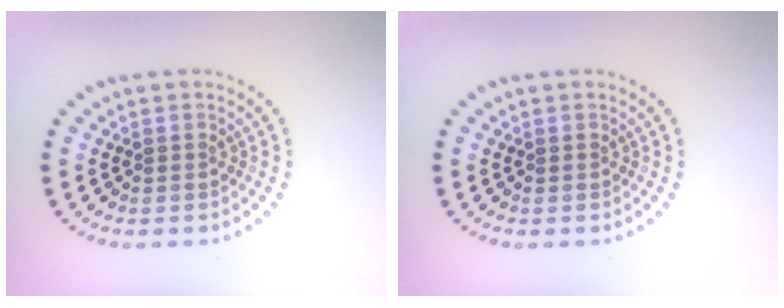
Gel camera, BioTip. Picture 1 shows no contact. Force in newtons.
{"total": 0.0}